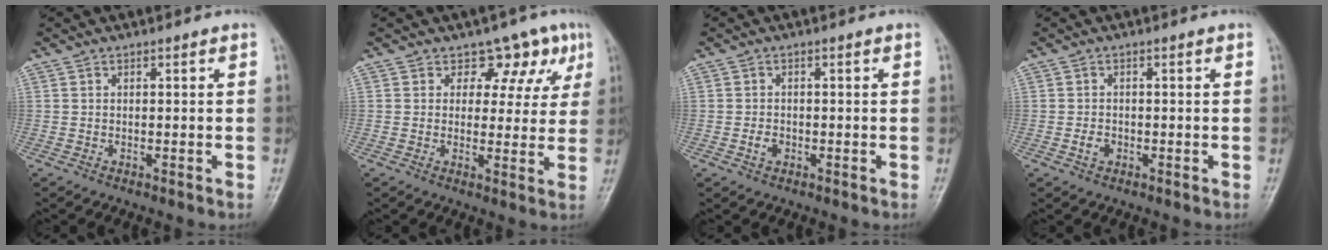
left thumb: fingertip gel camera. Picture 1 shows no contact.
{"total": 7.3, "force": [4.1, 5.4, 2.7], "torque": [0.013, -0.014, 0.042]}
{"total": 1.8, "force": [-0.6, 1.3, 1.0], "torque": [-0.016, 0.004, -0.012]}
{"total": 1.8, "force": [-0.6, 1.4, 1.0], "torque": [-0.016, 0.003, -0.012]}